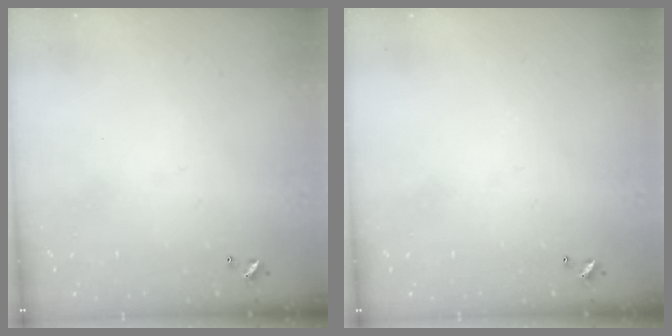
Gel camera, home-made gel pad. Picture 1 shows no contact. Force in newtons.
{"total": 0.0}